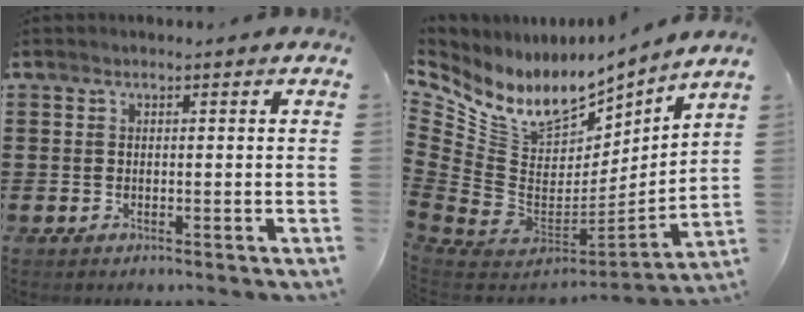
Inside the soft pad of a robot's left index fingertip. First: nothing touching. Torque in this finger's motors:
{"motor_torque": [0.09, -0.13, 0.24, 0.10]}